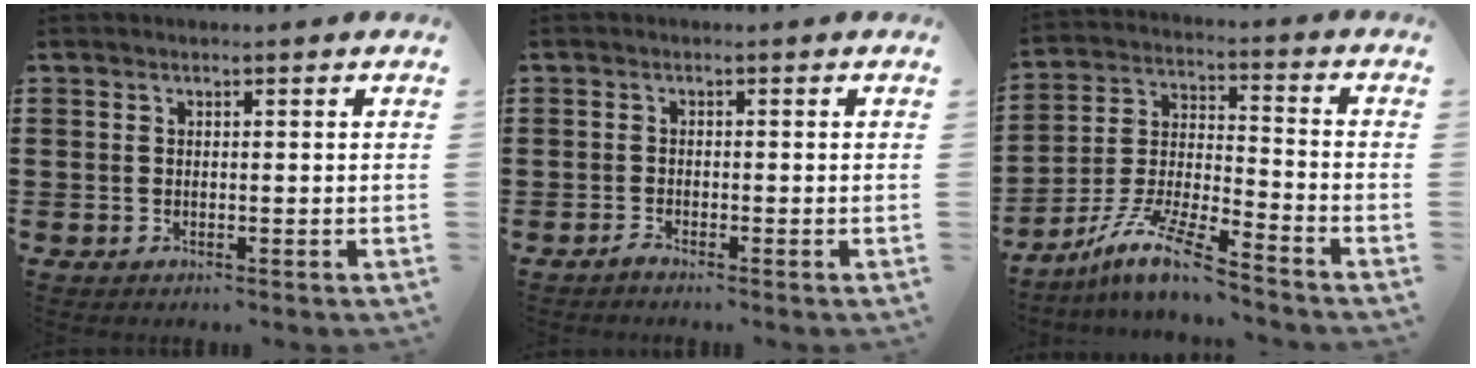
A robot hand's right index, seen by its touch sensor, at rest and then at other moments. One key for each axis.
{"total": 1.0, "fx": -1.0, "fy": -0.1, "fz": 0.1, "tx": -0.006, "ty": -0.003, "tz": -0.019}
{"total": 10.4, "fx": -8.5, "fy": 0.8, "fz": 5.9, "tx": -0.126, "ty": 0.007, "tz": -0.169}